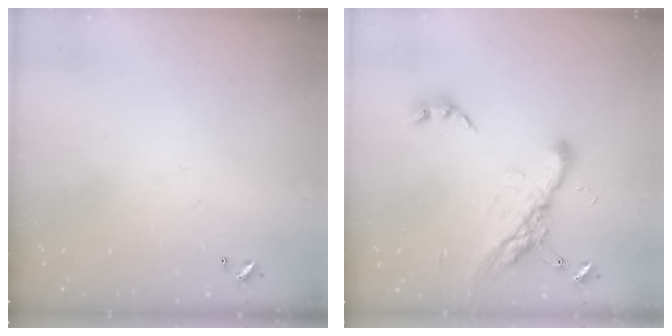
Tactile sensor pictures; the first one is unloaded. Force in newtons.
{"total": 15.2, "press": 15.1, "slide": 1.6}